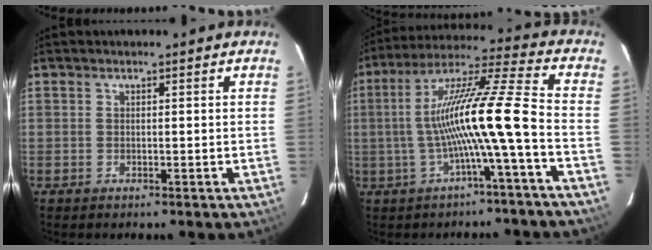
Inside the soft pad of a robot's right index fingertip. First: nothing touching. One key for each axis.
{"total": 14.3, "fx": -3.6, "fy": -1.4, "fz": 13.8, "tx": -0.248, "ty": 0.007, "tz": -0.064}